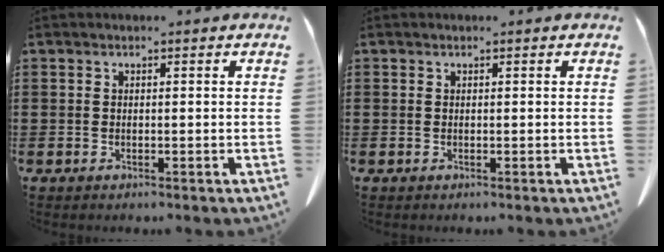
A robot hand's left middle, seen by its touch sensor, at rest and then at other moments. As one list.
[{"total": 0.0}]